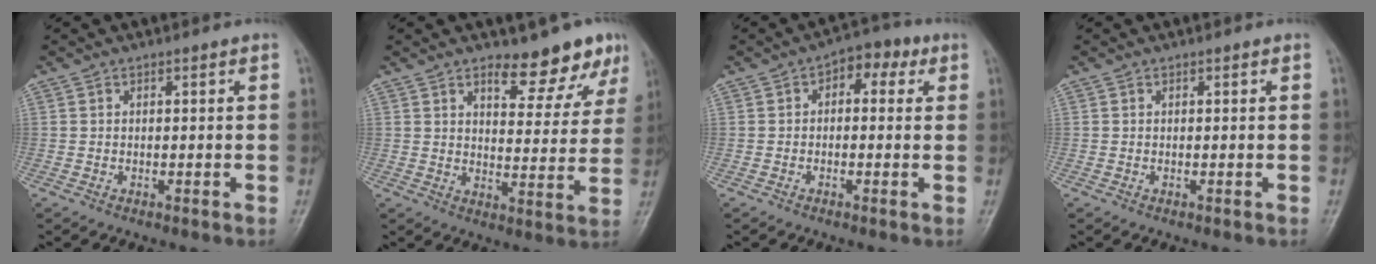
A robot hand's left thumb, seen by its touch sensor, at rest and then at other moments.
{"total": 9.9, "force": [7.4, 3.9, 5.4], "torque": [-0.034, -0.053, 0.102]}
{"total": 5.7, "force": [1.7, 3.5, 4.1], "torque": [-0.025, 0.018, 0.009]}
{"total": 0.0}